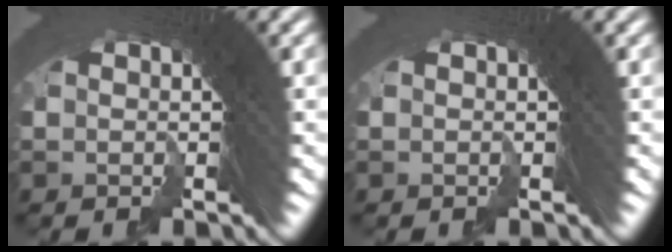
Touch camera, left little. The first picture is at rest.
{"total": 0.0}